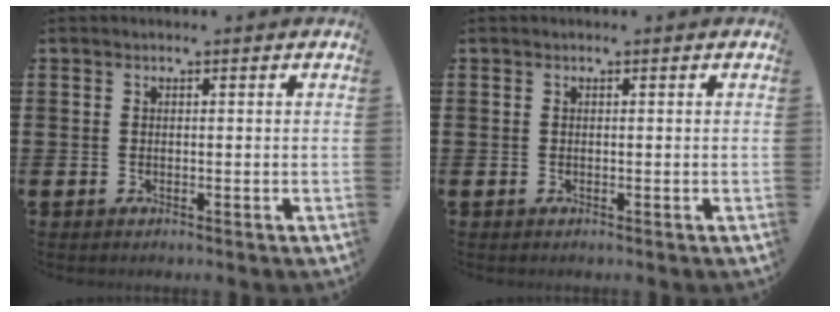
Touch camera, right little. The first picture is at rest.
{"total": 0.0}